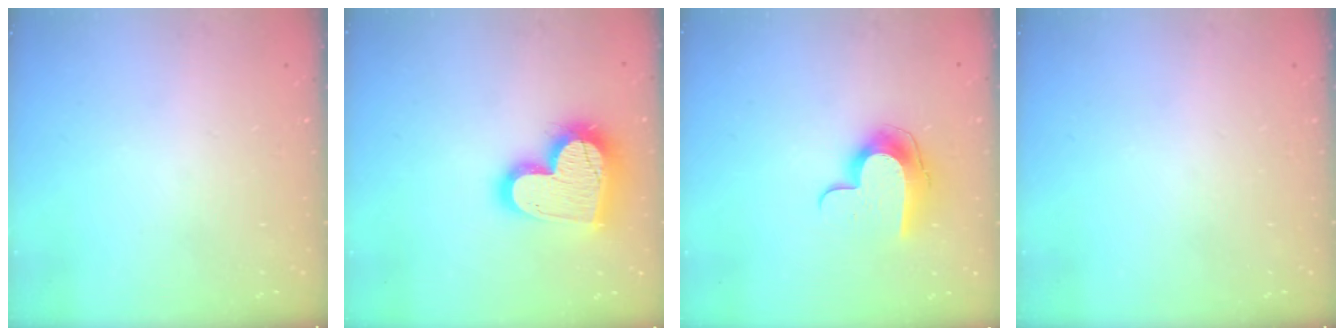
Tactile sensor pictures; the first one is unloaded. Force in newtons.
{"total": 20.1, "press": 20.1, "slide": 1.7}
{"total": 10.3, "press": 10.3, "slide": 0.1}
{"total": 0.0}